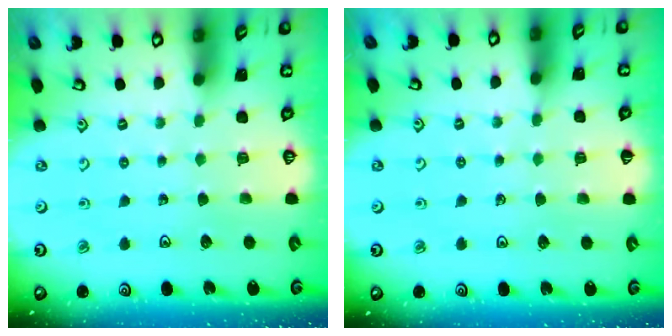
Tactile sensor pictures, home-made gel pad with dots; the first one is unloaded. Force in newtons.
{"total": 2.5, "press": 2.5, "slide": 0.4}